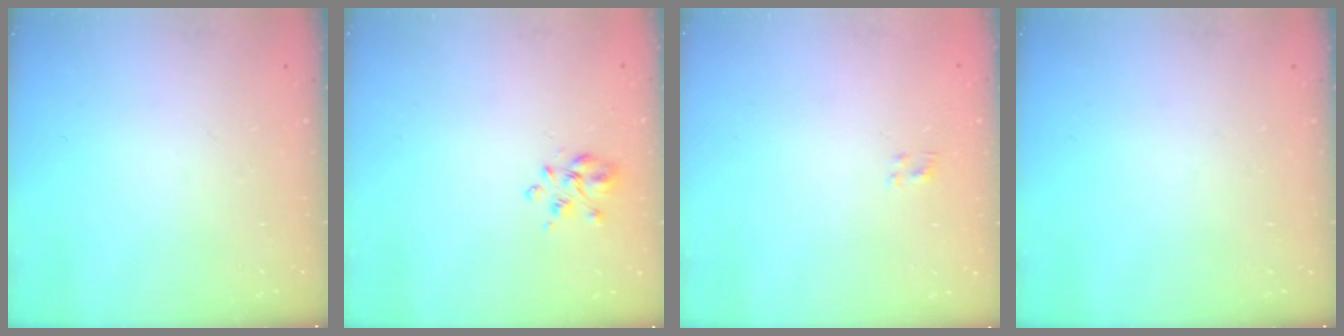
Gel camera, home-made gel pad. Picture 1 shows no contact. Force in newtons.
{"total": 3.9, "press": 3.8, "slide": 0.8}
{"total": 0.5, "press": 0.3, "slide": 0.4}
{"total": 0.0}